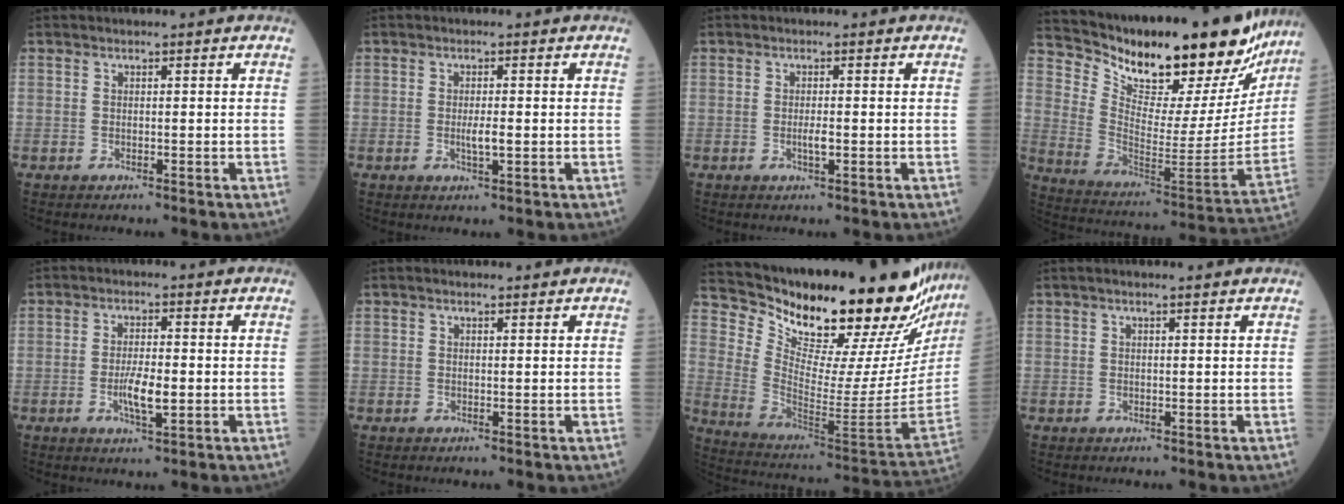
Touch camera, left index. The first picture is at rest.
{"total": 2.2, "force": [-0.3, 0.4, 2.1], "torque": [-0.042, -0.001, -0.002]}
{"total": 1.5, "force": [-0.3, 0.3, 1.4], "torque": [-0.029, -0.001, -0.004]}
{"total": 26.1, "force": [23.0, 6.8, 10.3], "torque": [-0.175, -0.064, 0.328]}
{"total": 4.6, "force": [-0.9, 1.1, 4.3], "torque": [-0.086, -0.003, -0.015]}
{"total": 1.0, "force": [0.9, 0.2, 0.5], "torque": [-0.012, 0.009, 0.013]}
{"total": 30.1, "force": [26.7, 3.7, 13.4], "torque": [-0.228, -0.134, 0.365]}
{"total": 2.3, "force": [1.9, 0.1, 1.4], "torque": [-0.020, 0.020, 0.026]}